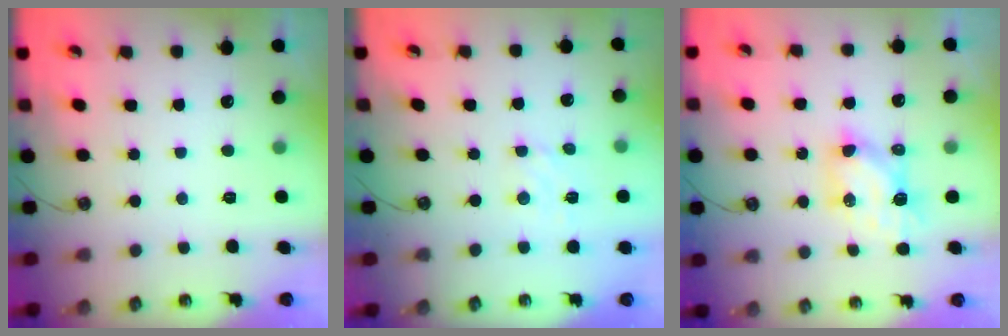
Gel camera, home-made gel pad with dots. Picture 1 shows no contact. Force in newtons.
{"total": 4.1, "press": 4.1, "slide": 0.4}
{"total": 6.8, "press": 6.8, "slide": 0.5}